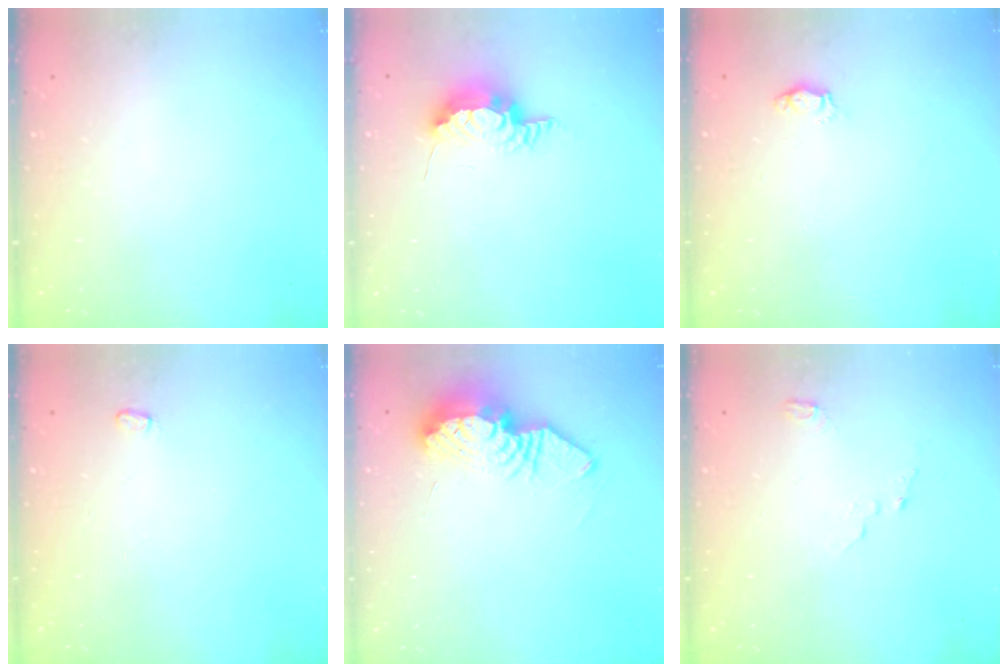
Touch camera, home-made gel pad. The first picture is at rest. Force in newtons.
{"total": 7.9, "press": 7.7, "slide": 1.6}
{"total": 2.8, "press": 2.7, "slide": 0.4}
{"total": 2.6, "press": 2.6, "slide": 0.3}
{"total": 11.4, "press": 11.3, "slide": 1.1}
{"total": 5.6, "press": 5.6, "slide": 0.4}